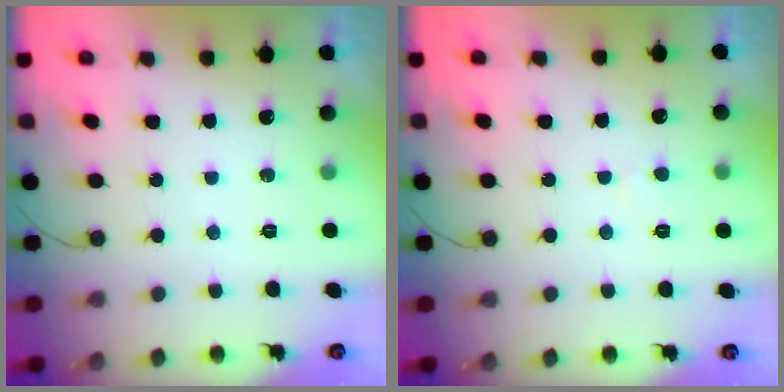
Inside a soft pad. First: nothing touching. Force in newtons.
{"total": 1.8, "press": 1.7, "slide": 0.1}